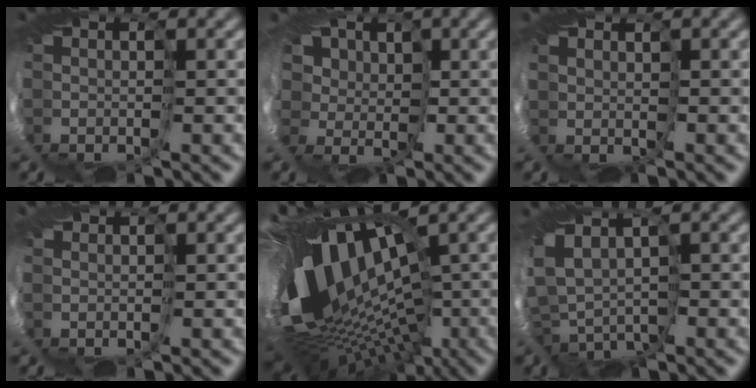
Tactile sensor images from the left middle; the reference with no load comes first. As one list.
[{"total": 8.7, "force": [3.1, 6.7, 4.5], "torque": [-0.099, 0.032, -0.005]}, {"total": 1.4, "force": [1.2, 0.4, -0.7], "torque": [-0.005, 0.002, 0.009]}, {"total": 1.5, "force": [0.5, 1.4, 0.2], "torque": [-0.018, 0.001, 0.015]}, {"total": 14.7, "force": [0.0, 8.1, 12.3], "torque": [-0.242, -0.012, 0.006]}, {"total": 1.5, "force": [-0.4, 1.0, 1.1], "torque": [-0.047, 0.003, -0.032]}]